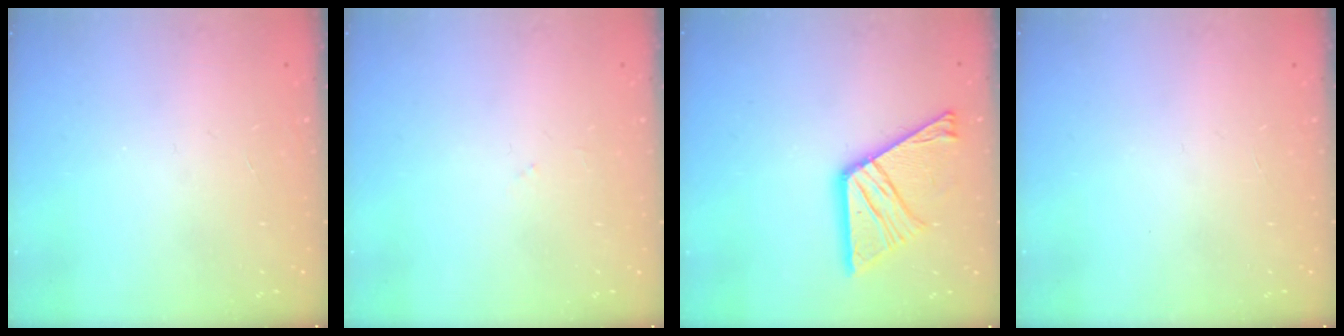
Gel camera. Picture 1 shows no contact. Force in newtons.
{"total": 3.3, "press": 3.3, "slide": 0.3}
{"total": 16.5, "press": 16.4, "slide": 1.8}
{"total": 0.0}